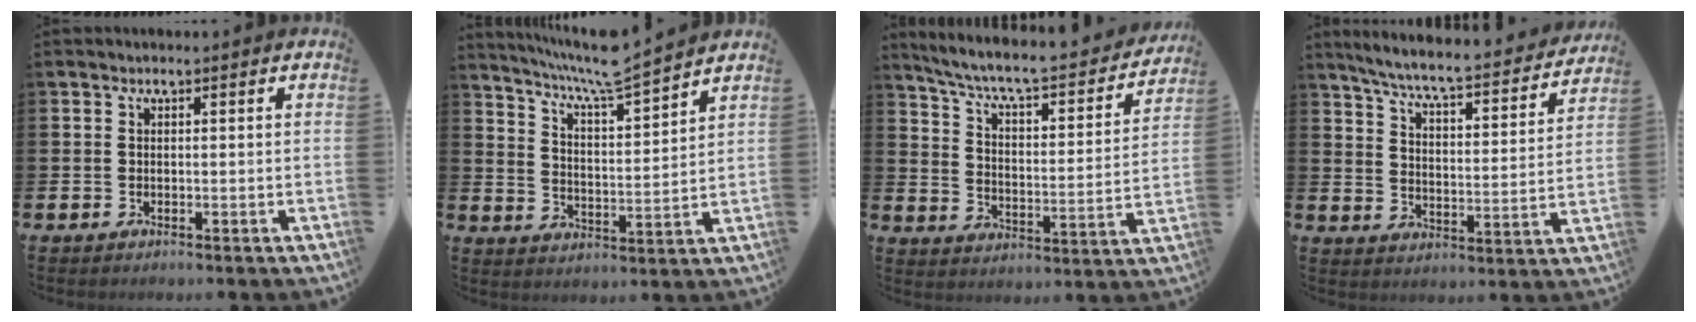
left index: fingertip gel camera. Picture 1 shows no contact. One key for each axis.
{"total": 7.5, "fx": 7.1, "fy": 0.0, "fz": 2.5, "tx": -0.076, "ty": -0.045, "tz": 0.124}
{"total": 6.0, "fx": 5.8, "fy": 0.1, "fz": 1.7, "tx": -0.050, "ty": -0.040, "tz": 0.100}
{"total": 6.3, "fx": 5.7, "fy": 0.4, "fz": 2.6, "tx": -0.082, "ty": -0.045, "tz": 0.092}